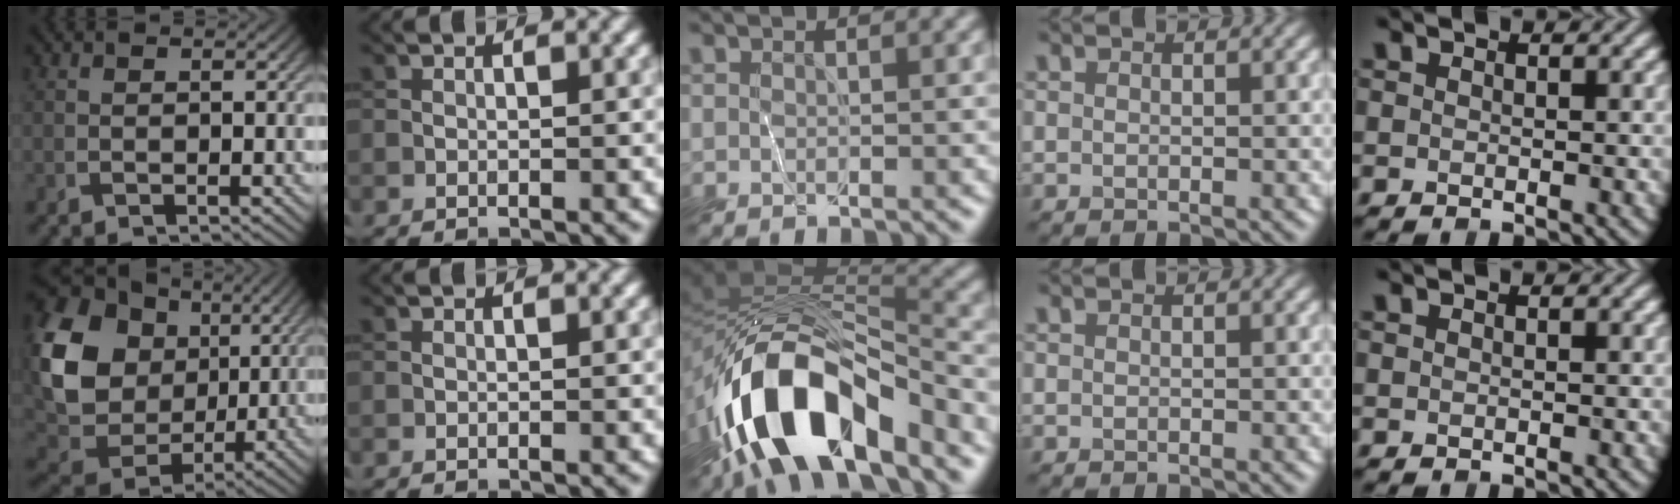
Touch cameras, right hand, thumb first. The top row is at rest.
{"thumb": {"total": 19.6, "force": [3.9, 16.0, 10.6], "torque": [-0.283, 0.003, 0.103]}, "middle": {"total": 12.4, "force": [-7.7, 5.3, 8.1], "torque": [-0.141, -0.006, -0.140]}}